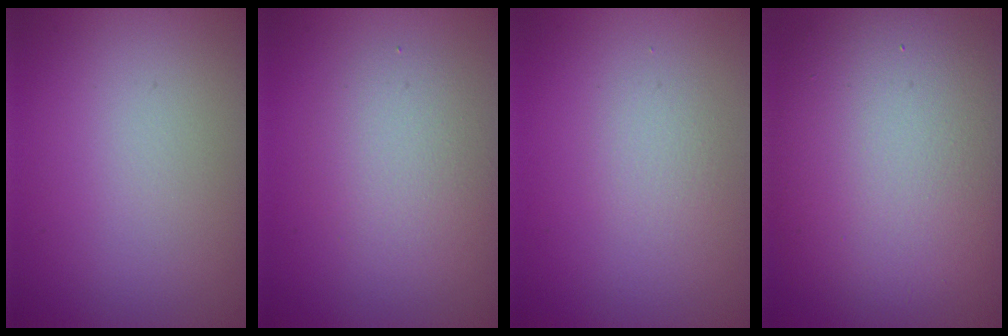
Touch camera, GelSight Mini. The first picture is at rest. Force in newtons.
{"total": 2.9, "press": 2.9, "slide": 0.3}
{"total": 1.2, "press": 1.2, "slide": 0.0}
{"total": 13.9, "press": 13.9, "slide": 0.8}